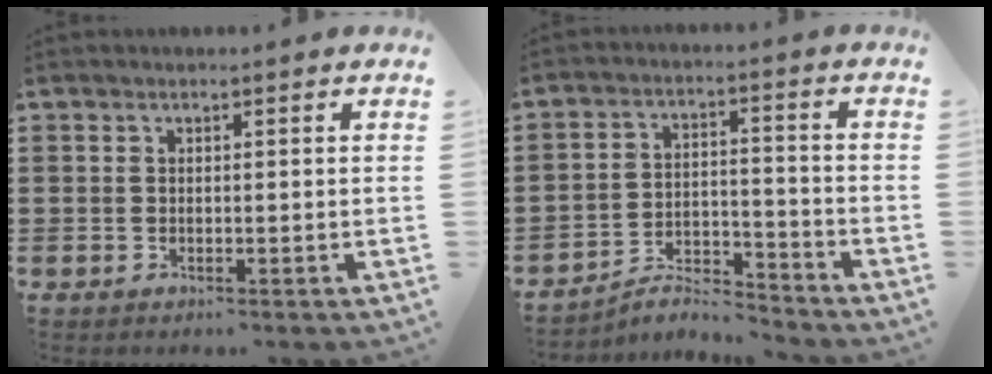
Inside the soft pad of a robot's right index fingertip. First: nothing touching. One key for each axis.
{"total": 4.7, "fx": -4.6, "fy": 0.5, "fz": 1.0, "tx": -0.028, "ty": 0.003, "tz": -0.095}